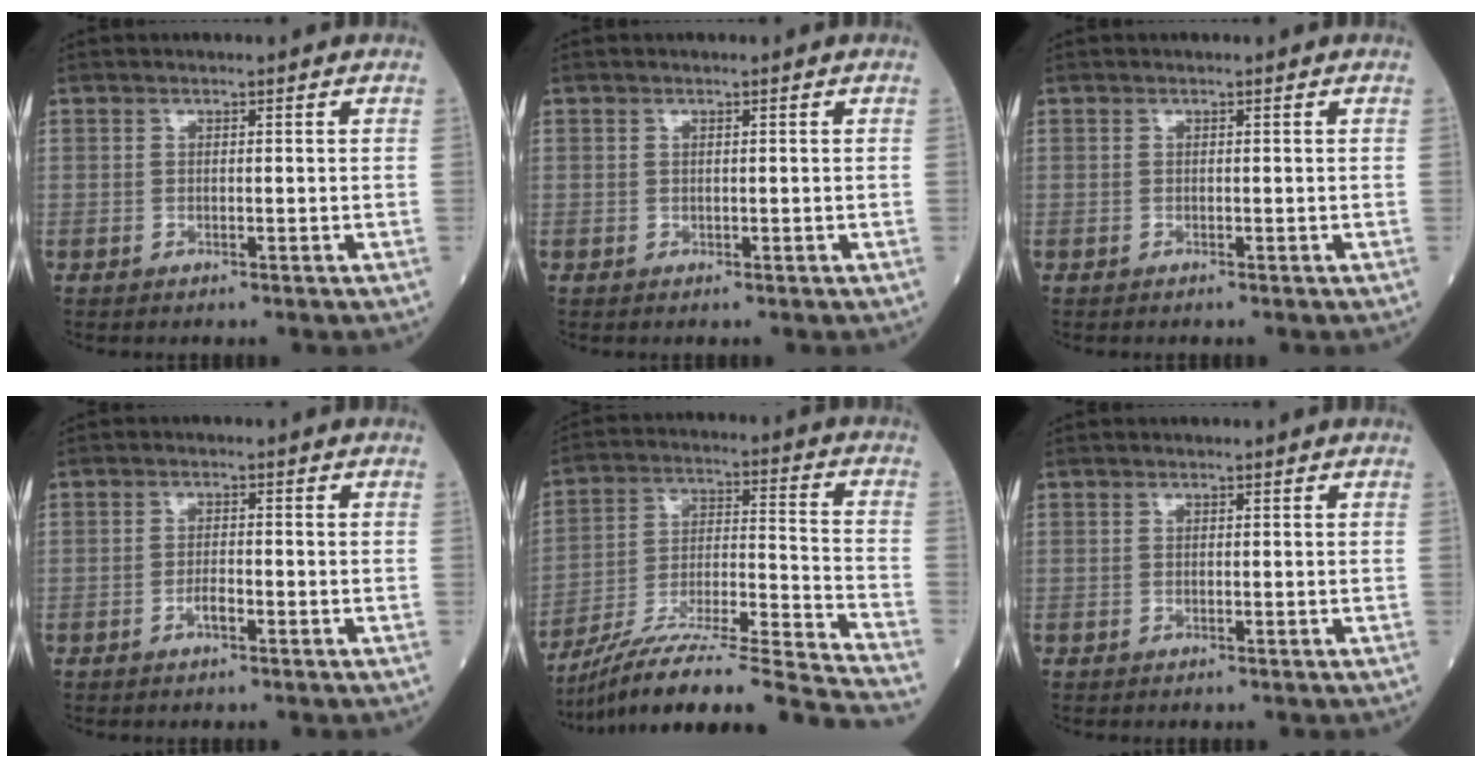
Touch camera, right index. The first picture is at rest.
{"total": 0.0}
{"total": 0.0}
{"total": 1.8, "force": [-0.9, 0.5, 1.5], "torque": [-0.027, 0.004, -0.016]}
{"total": 24.6, "force": [-21.8, -1.5, 11.3], "torque": [-0.151, -0.012, -0.347]}
{"total": 0.0}